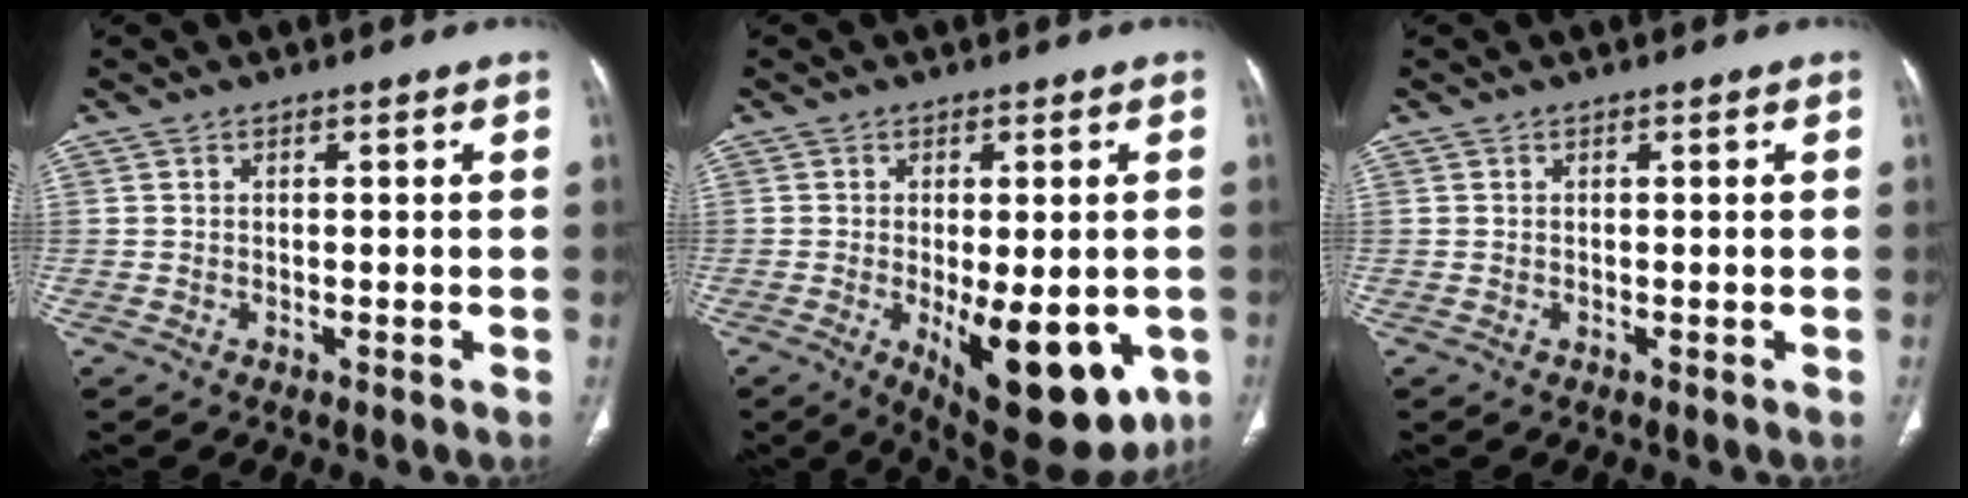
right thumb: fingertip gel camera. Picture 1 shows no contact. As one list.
[{"total": 16.5, "force": [-4.8, 6.9, 14.2], "torque": [-0.155, -0.015, -0.045]}, {"total": 0.0}]